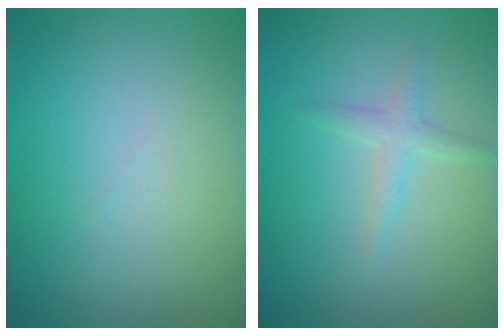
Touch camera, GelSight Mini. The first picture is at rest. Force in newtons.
{"total": 1.5, "press": 1.5, "slide": 0.1}